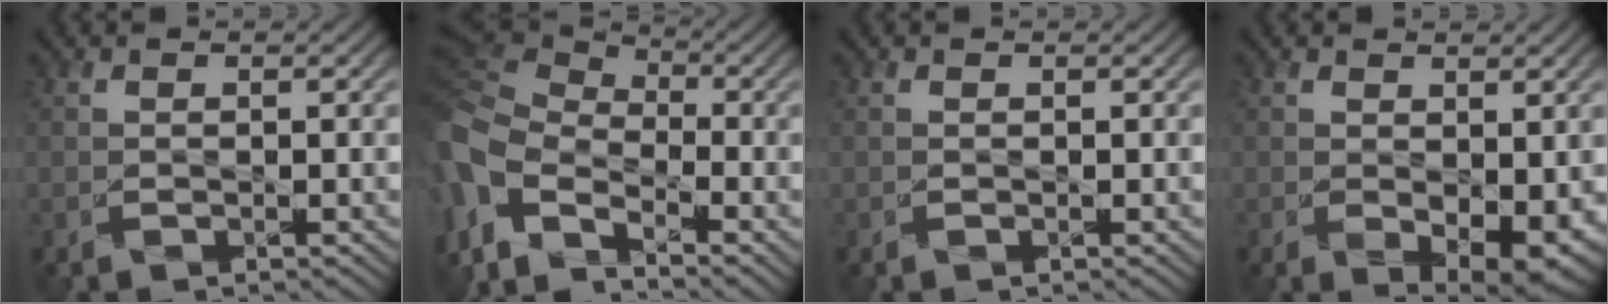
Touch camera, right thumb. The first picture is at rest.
{"total": 12.9, "force": [-4.4, 7.2, 9.8], "torque": [-0.278, -0.018, -0.074]}
{"total": 0.0}
{"total": 5.1, "force": [-0.5, 2.7, 4.3], "torque": [-0.074, -0.023, 0.006]}